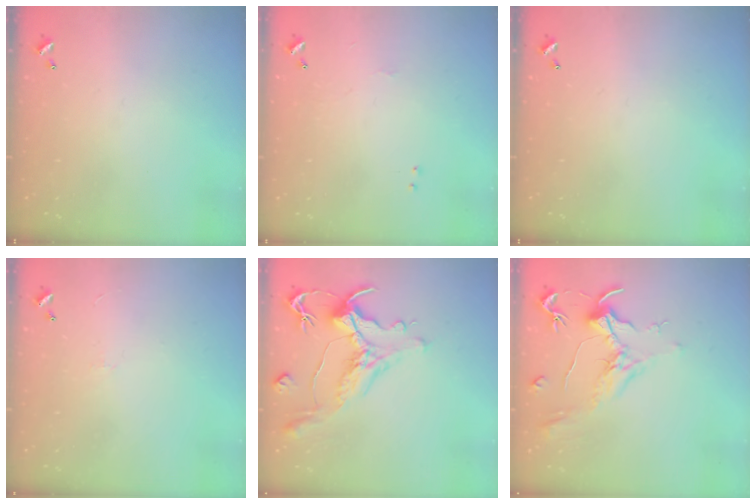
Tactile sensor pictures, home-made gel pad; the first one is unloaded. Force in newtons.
{"total": 1.8, "press": 1.8, "slide": 0.6}
{"total": 0.0}
{"total": 0.7, "press": 0.3, "slide": 0.7}
{"total": 1.5, "press": 0.4, "slide": 1.5}
{"total": 1.9, "press": 1.7, "slide": 0.9}